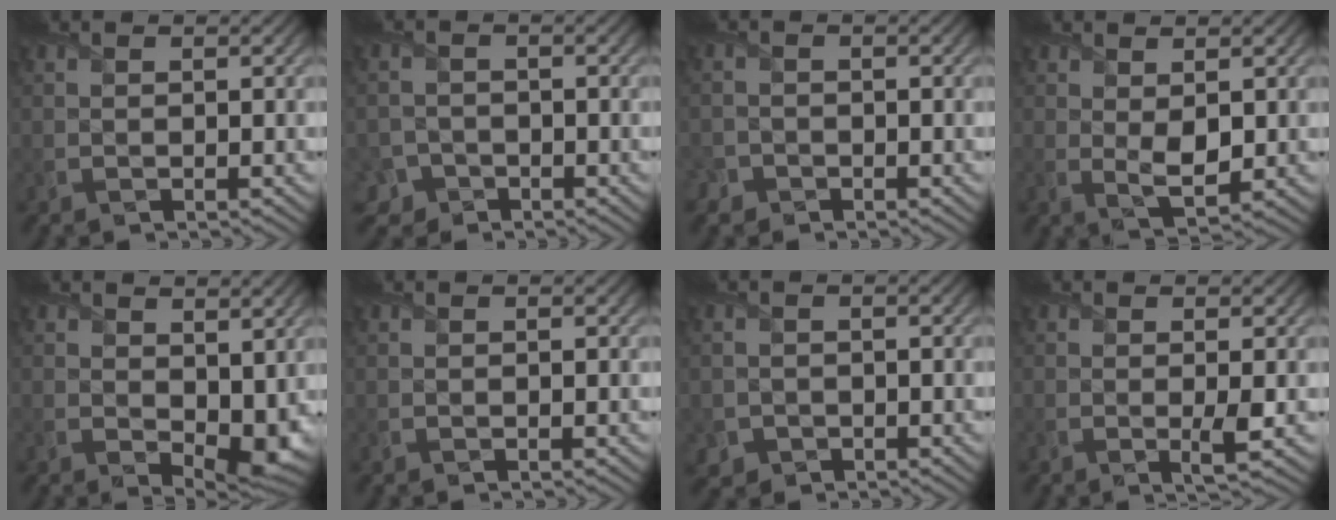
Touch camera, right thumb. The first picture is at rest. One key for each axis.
{"total": 3.8, "fx": -2.5, "fy": 2.7, "fz": 0.7, "tx": -0.010, "ty": 0.000, "tz": -0.048}
{"total": 1.7, "fx": -1.2, "fy": 1.3, "fz": 0.2, "tx": 0.000, "ty": -0.002, "tz": -0.029}
{"total": 3.4, "fx": 0.8, "fy": 1.8, "fz": 2.8, "tx": -0.061, "ty": -0.009, "tz": 0.021}
{"total": 6.2, "fx": 0.6, "fy": 3.8, "fz": 4.8, "tx": -0.079, "ty": -0.023, "tz": 0.021}
{"total": 0.0}
{"total": 2.0, "fx": -0.9, "fy": 1.8, "fz": 0.2, "tx": 0.000, "ty": -0.007, "tz": -0.017}
{"total": 1.9, "fx": 0.0, "fy": 0.1, "fz": 1.9, "tx": -0.035, "ty": -0.004, "tz": -0.002}